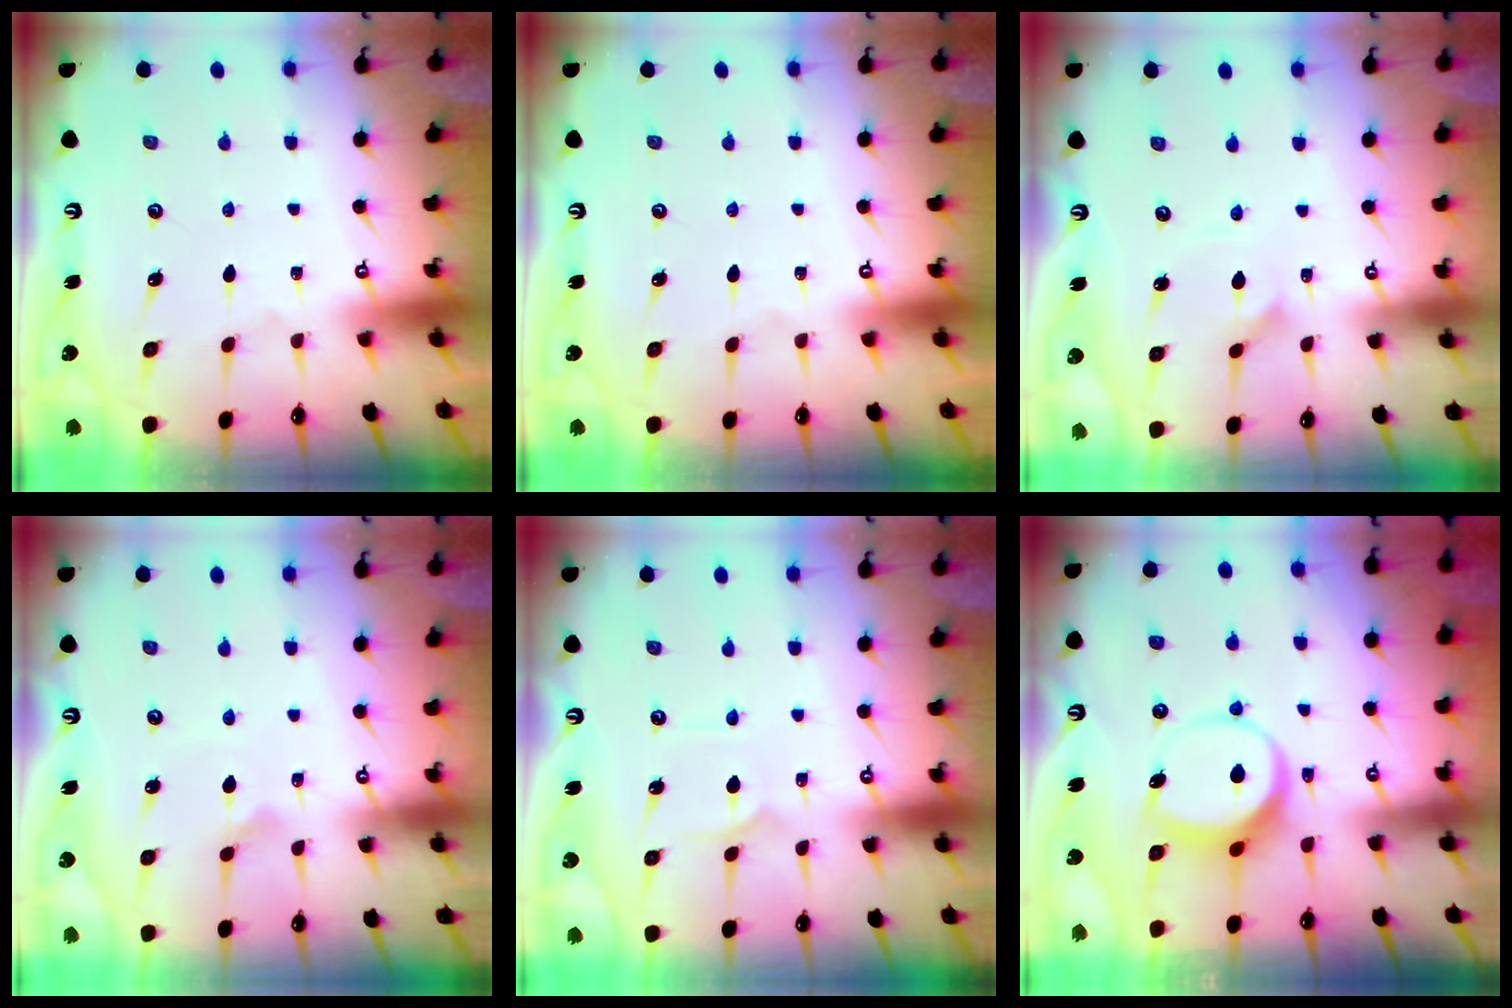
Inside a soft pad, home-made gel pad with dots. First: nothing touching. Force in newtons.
{"total": 0.0}
{"total": 1.8, "press": 1.8, "slide": 0.0}
{"total": 1.9, "press": 1.9, "slide": 0.2}
{"total": 2.6, "press": 2.6, "slide": 0.2}
{"total": 7.3, "press": 7.3, "slide": 0.7}